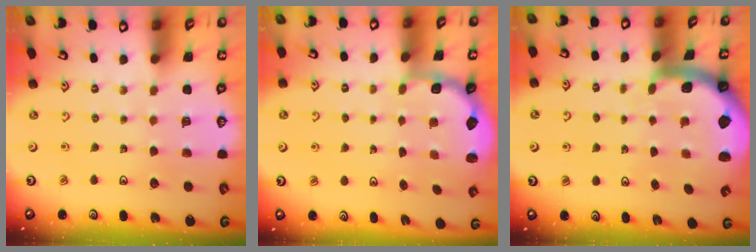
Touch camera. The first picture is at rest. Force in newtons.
{"total": 2.8, "press": 2.3, "slide": 1.5}
{"total": 2.4, "press": 2.4, "slide": 0.3}